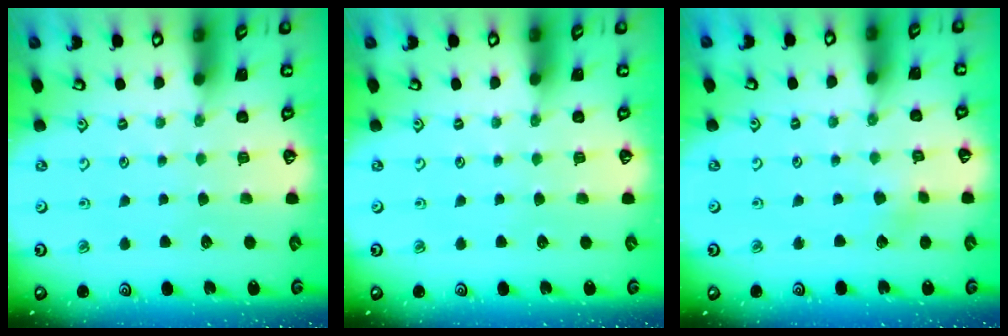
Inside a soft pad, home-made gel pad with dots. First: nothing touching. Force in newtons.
{"total": 0.0}
{"total": 2.6, "press": 2.6, "slide": 0.2}